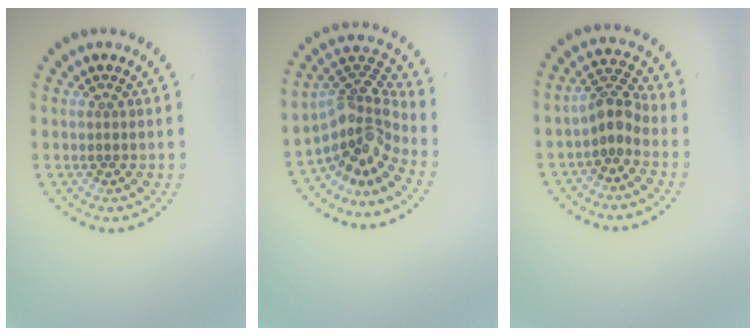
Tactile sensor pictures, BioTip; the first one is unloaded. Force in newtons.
{"total": 4.7, "press": 3.1, "slide": 3.6}
{"total": 2.5, "press": 2.0, "slide": 1.5}